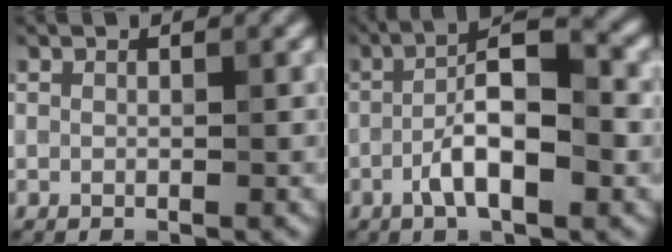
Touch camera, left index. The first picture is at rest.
{"total": 6.9, "force": [-1.8, 2.1, 6.3], "torque": [-0.107, 0.014, -0.038]}